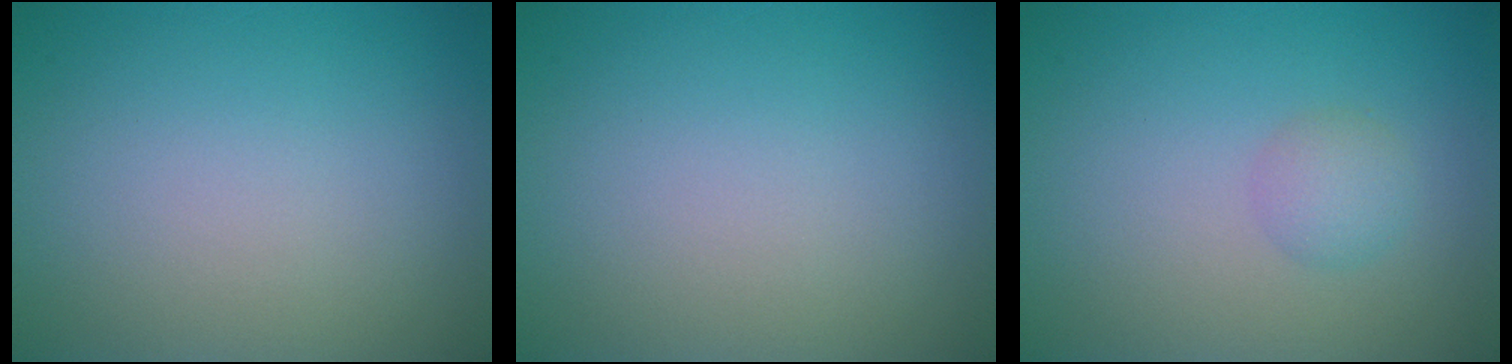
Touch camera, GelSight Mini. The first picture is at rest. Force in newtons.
{"total": 0.0}
{"total": 1.6, "press": 1.6, "slide": 0.1}